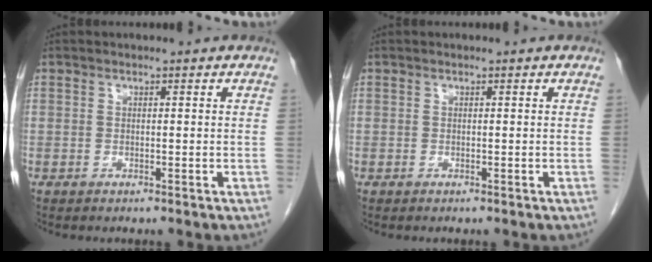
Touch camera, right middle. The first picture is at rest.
{"total": 0.0}